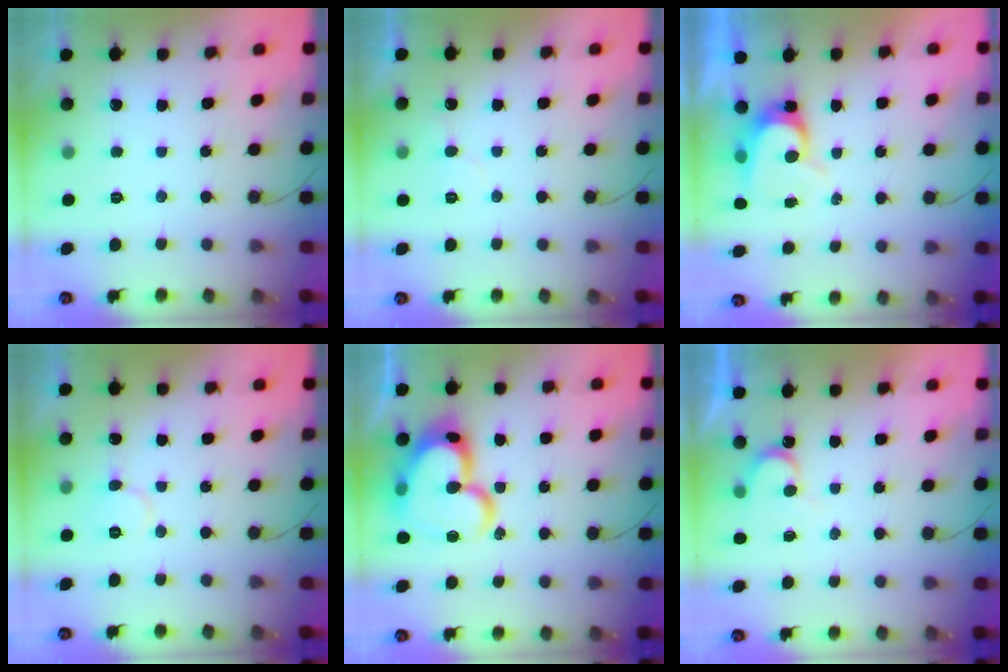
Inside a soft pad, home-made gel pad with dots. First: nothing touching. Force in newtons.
{"total": 4.3, "press": 4.3, "slide": 0.3}
{"total": 8.1, "press": 8.0, "slide": 0.9}
{"total": 6.2, "press": 6.2, "slide": 0.1}
{"total": 24.5, "press": 24.4, "slide": 2.8}
{"total": 4.5, "press": 4.4, "slide": 0.4}